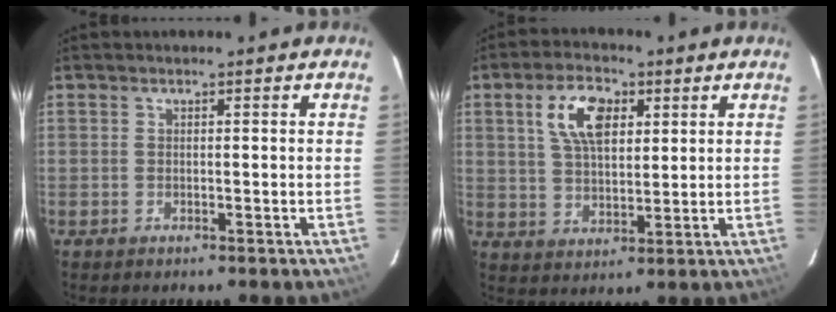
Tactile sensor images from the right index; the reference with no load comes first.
{"total": 9.2, "force": [3.6, 4.8, 7.0], "torque": [-0.133, 0.019, 0.069]}